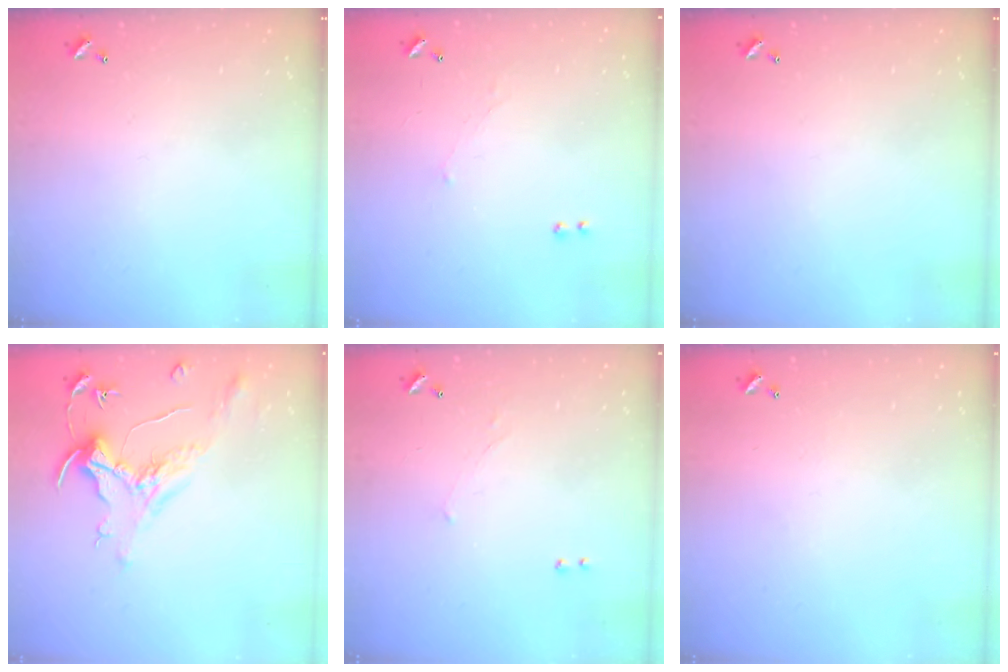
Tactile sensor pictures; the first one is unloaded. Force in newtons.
{"total": 0.7, "press": 0.2, "slide": 0.7}
{"total": 0.0}
{"total": 1.4, "press": 1.2, "slide": 0.7}
{"total": 2.8, "press": 2.7, "slide": 0.5}
{"total": 2.5, "press": 2.5, "slide": 0.4}